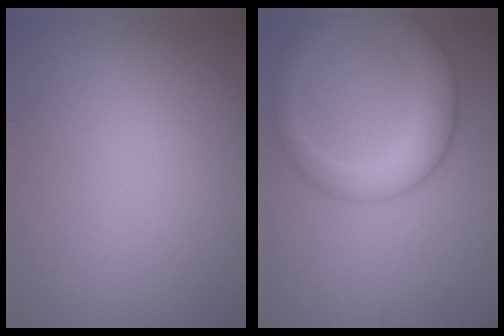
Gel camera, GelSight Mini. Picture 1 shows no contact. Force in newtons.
{"total": 5.8, "press": 5.8, "slide": 0.3}